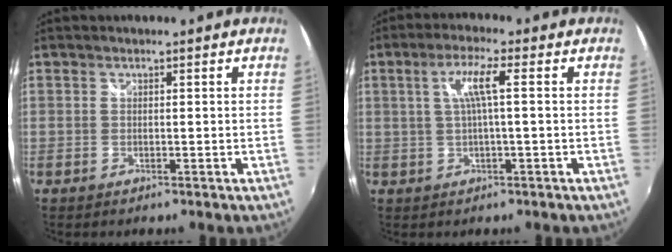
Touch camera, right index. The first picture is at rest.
{"total": 5.2, "force": [0.7, 0.1, 5.1], "torque": [-0.100, 0.003, 0.016]}